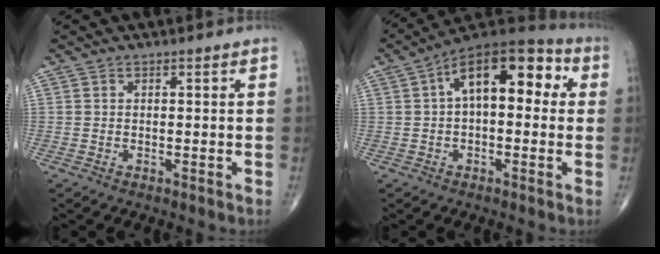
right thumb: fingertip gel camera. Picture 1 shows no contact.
{"total": 15.1, "force": [2.3, 8.1, 12.5], "torque": [-0.153, 0.044, 0.022]}